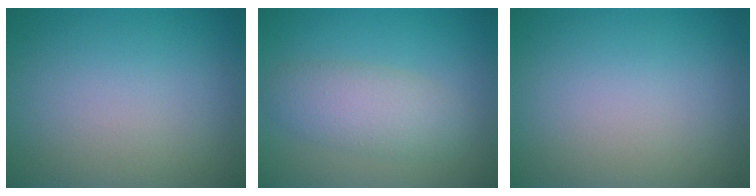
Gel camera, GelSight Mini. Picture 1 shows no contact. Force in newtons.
{"total": 3.9, "press": 3.9, "slide": 0.1}
{"total": 0.0}